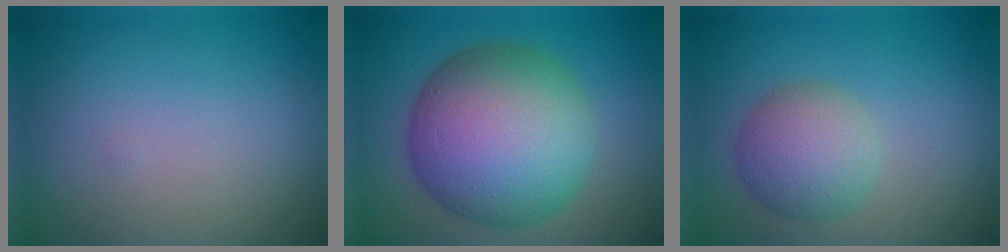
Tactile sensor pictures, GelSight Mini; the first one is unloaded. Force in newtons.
{"total": 13.9, "press": 13.9, "slide": 0.4}
{"total": 4.4, "press": 4.4, "slide": 0.0}